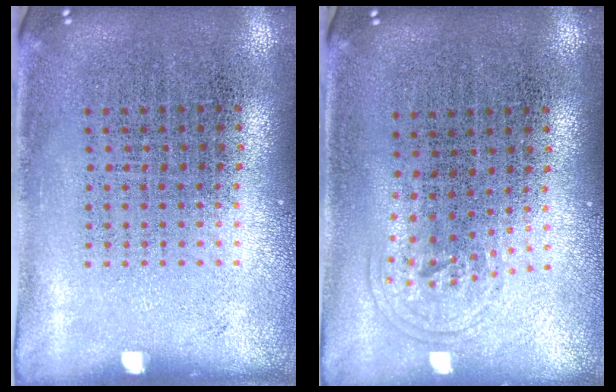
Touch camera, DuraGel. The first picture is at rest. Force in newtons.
{"total": 0.8, "press": 0.6, "slide": 0.6}